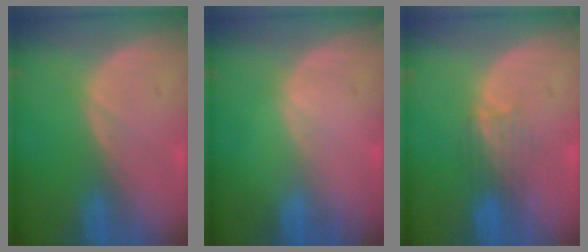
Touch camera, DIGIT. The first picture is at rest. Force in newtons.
{"total": 0.0}
{"total": 3.3, "press": 3.1, "slide": 1.1}